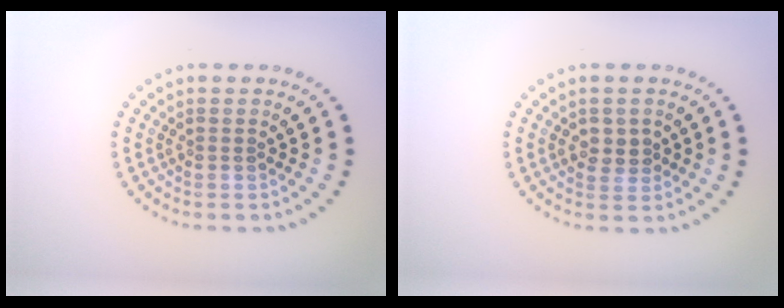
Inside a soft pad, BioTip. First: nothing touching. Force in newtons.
{"total": 2.1, "press": 1.9, "slide": 0.7}